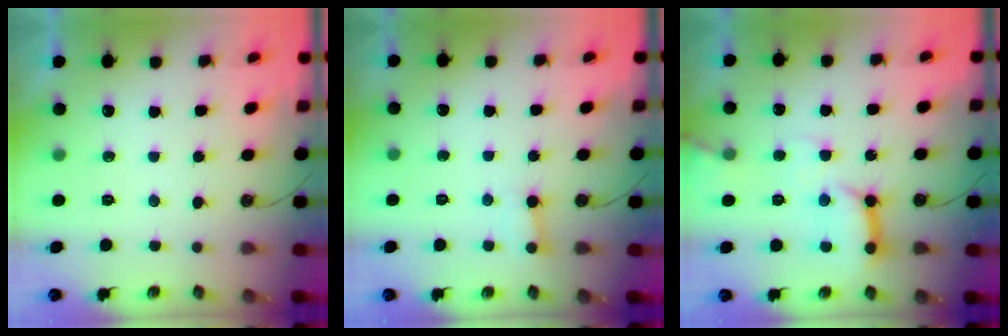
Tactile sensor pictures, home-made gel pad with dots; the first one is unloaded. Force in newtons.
{"total": 2.3, "press": 2.3, "slide": 0.2}
{"total": 12.2, "press": 12.2, "slide": 1.2}